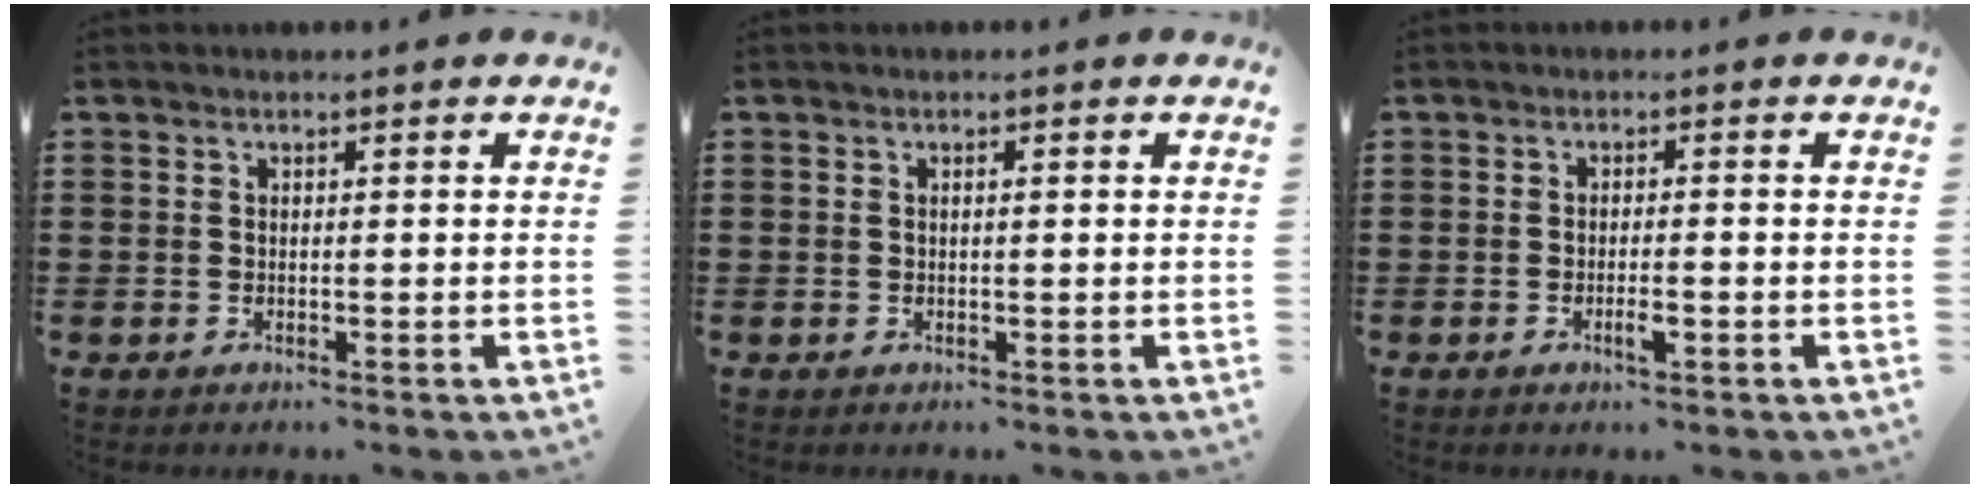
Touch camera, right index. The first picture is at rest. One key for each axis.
{"total": 0.8, "fx": 0.1, "fy": 0.1, "fz": 0.7, "tx": -0.014, "ty": 0.000, "tz": 0.002}
{"total": 2.2, "fx": -1.0, "fy": 0.4, "fz": 1.9, "tx": -0.033, "ty": 0.001, "tz": -0.017}